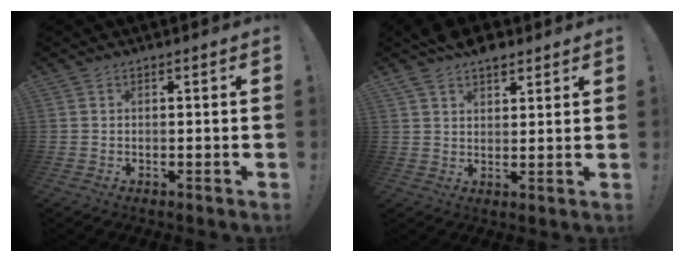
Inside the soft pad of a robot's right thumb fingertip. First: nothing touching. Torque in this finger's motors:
{"motor_torque": [0.26, 0.27, 0.44, 0.41, 0.00]}